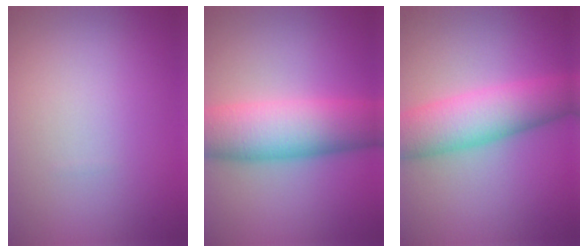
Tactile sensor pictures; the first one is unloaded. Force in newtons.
{"total": 8.9, "press": 8.9, "slide": 0.4}
{"total": 6.8, "press": 6.8, "slide": 0.2}